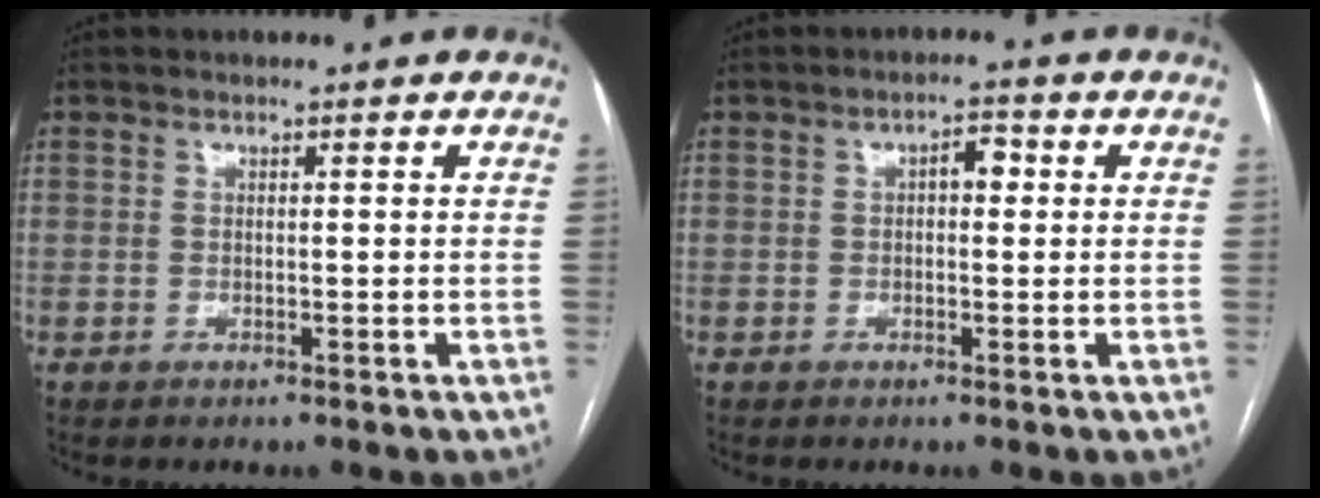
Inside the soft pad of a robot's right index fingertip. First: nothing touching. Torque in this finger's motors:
{"motor_torque": [0.21, 0.02, 0.07, 0.04]}